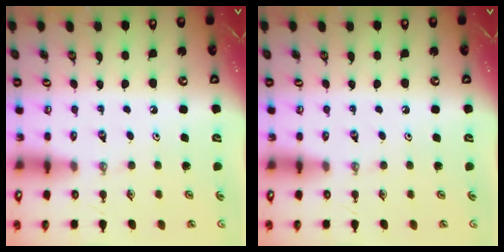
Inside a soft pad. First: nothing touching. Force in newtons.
{"total": 0.0}